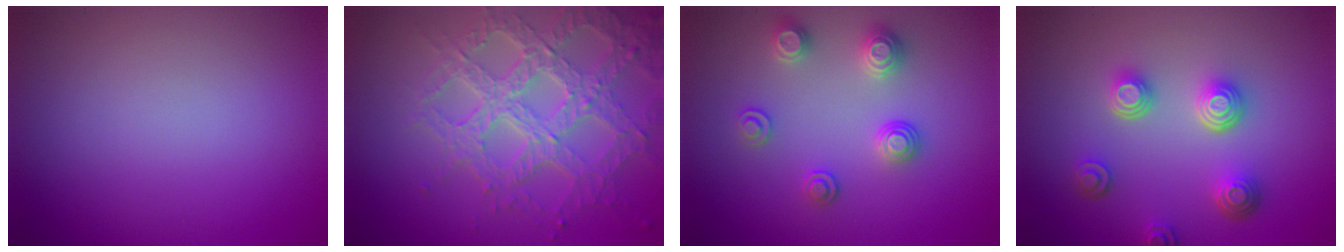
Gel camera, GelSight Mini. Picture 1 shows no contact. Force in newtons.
{"total": 7.1, "press": 5.1, "slide": 4.9}
{"total": 2.6, "press": 2.6, "slide": 0.2}
{"total": 4.3, "press": 3.4, "slide": 2.5}